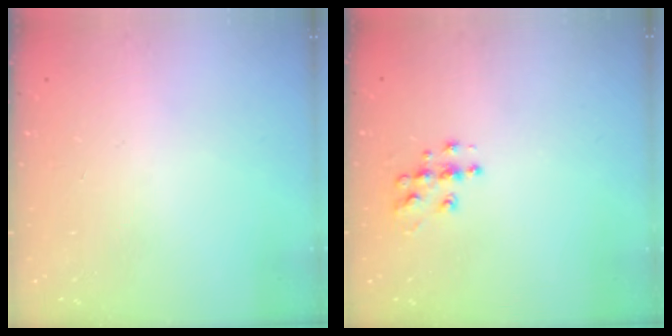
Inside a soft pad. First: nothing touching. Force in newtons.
{"total": 7.0, "press": 6.9, "slide": 0.3}